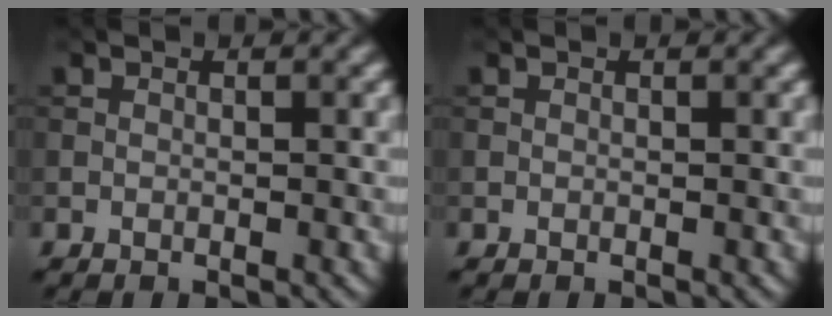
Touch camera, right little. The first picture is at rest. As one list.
[{"total": 0.0}]